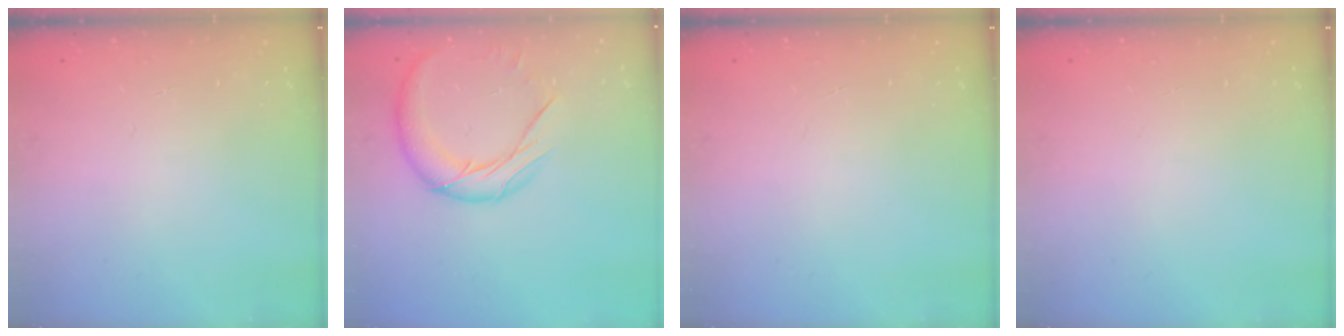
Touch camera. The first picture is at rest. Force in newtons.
{"total": 13.3, "press": 13.2, "slide": 1.0}
{"total": 0.0}
{"total": 0.0}